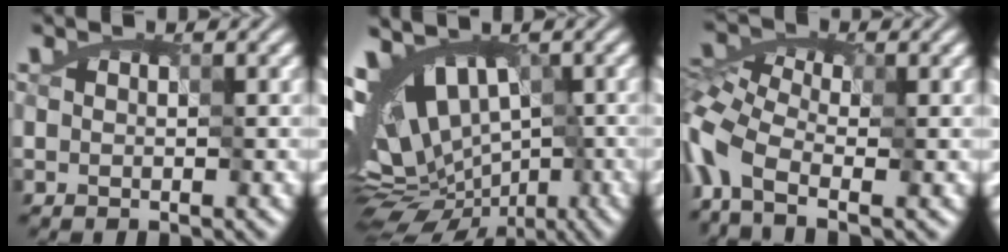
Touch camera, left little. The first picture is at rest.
{"total": 10.0, "force": [-1.1, 6.6, 7.5], "torque": [-0.108, -0.004, -0.014]}
{"total": 7.2, "force": [-3.5, 2.9, 5.6], "torque": [-0.140, 0.006, -0.084]}